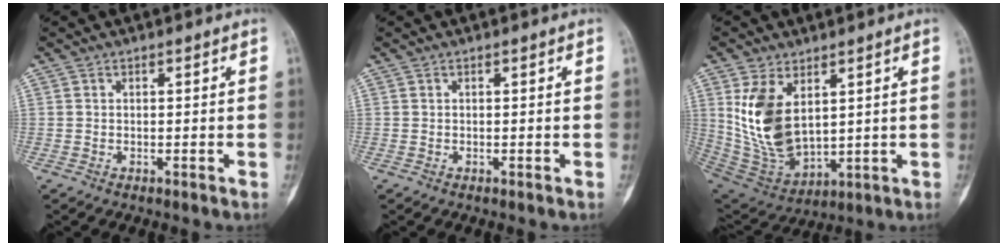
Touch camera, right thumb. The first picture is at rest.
{"total": 0.0}
{"total": 14.6, "force": [4.2, 8.5, 11.1], "torque": [-0.196, -0.024, 0.105]}